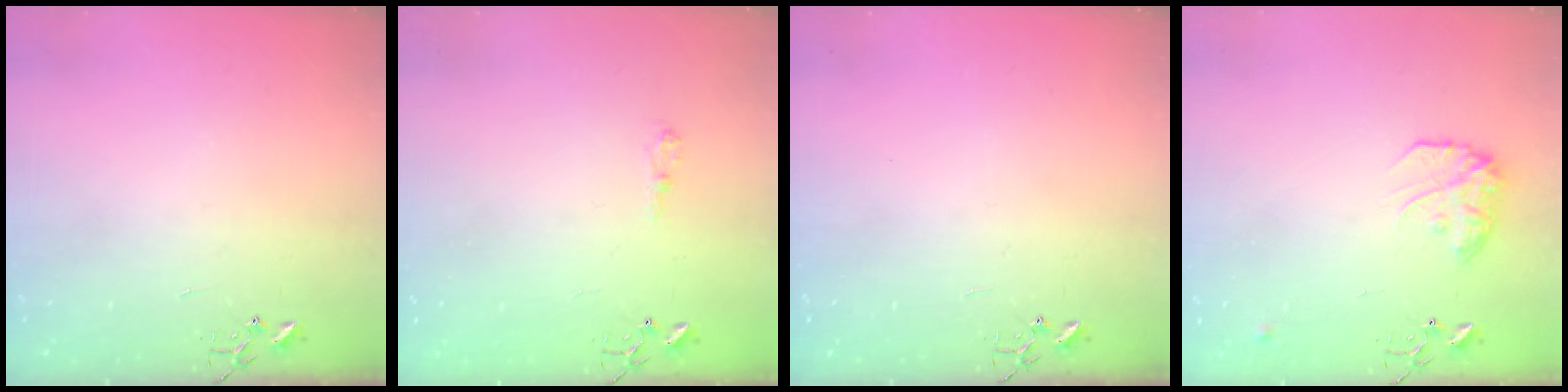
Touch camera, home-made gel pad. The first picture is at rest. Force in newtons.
{"total": 6.0, "press": 6.0, "slide": 0.7}
{"total": 0.0}
{"total": 13.1, "press": 13.0, "slide": 0.7}